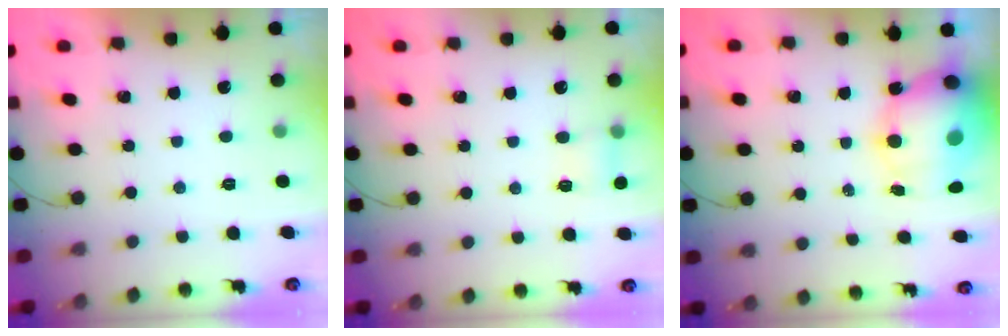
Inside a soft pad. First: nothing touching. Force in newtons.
{"total": 3.8, "press": 3.6, "slide": 1.2}
{"total": 13.7, "press": 13.3, "slide": 3.3}